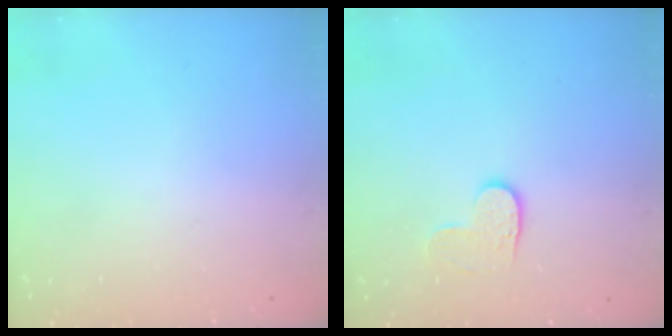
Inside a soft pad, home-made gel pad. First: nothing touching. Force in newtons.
{"total": 4.0, "press": 4.0, "slide": 0.4}